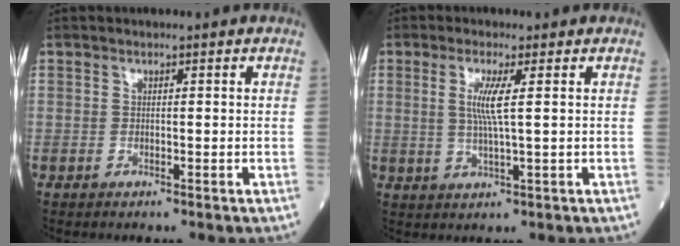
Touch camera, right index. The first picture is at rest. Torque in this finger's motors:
{"motor_torque": [1.02, 0.25, 0.47, 0.14]}